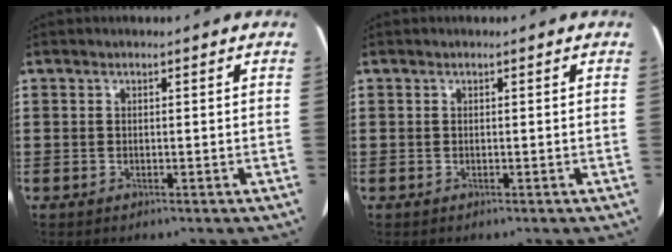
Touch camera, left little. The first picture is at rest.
{"total": 0.0}